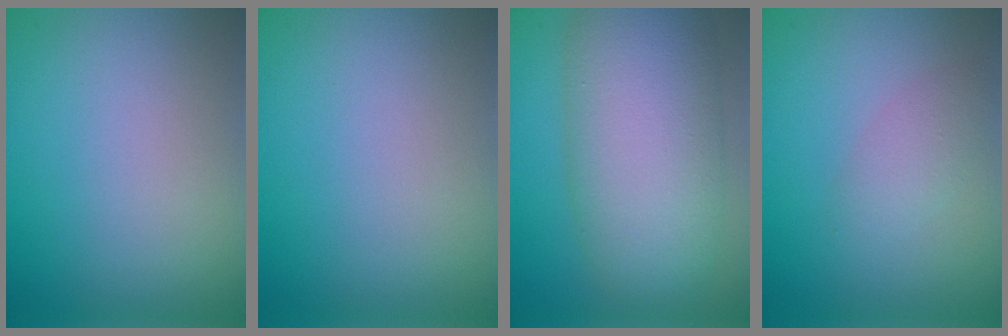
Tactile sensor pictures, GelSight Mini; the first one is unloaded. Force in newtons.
{"total": 0.0}
{"total": 10.9, "press": 10.9, "slide": 0.3}
{"total": 2.0, "press": 2.0, "slide": 0.1}